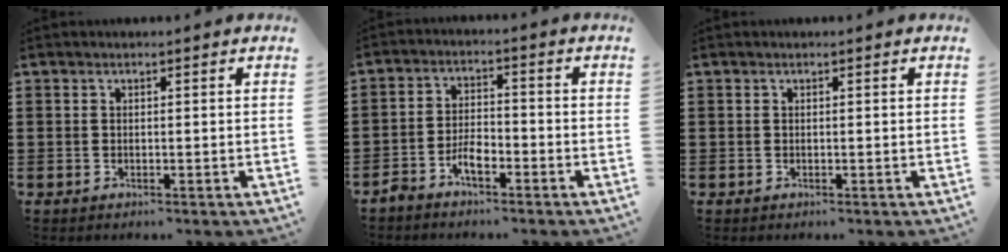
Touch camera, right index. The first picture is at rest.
{"total": 4.1, "force": [-2.9, 1.5, 2.5], "torque": [-0.059, 0.005, -0.060]}
{"total": 0.0}